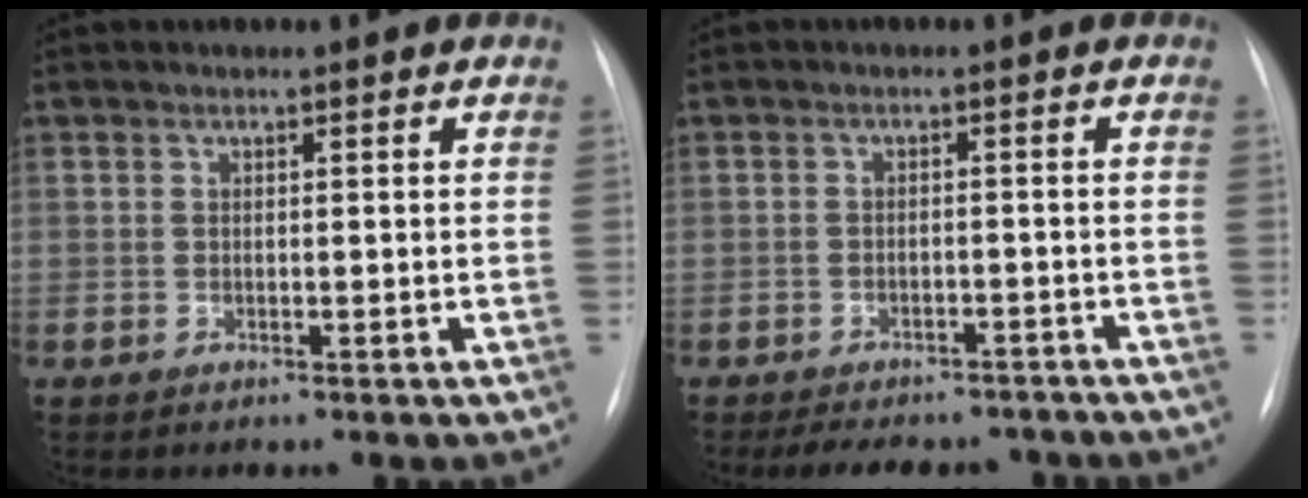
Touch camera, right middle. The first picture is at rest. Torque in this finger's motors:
{"motor_torque": [0.13, -0.12, 0.08, 0.03]}